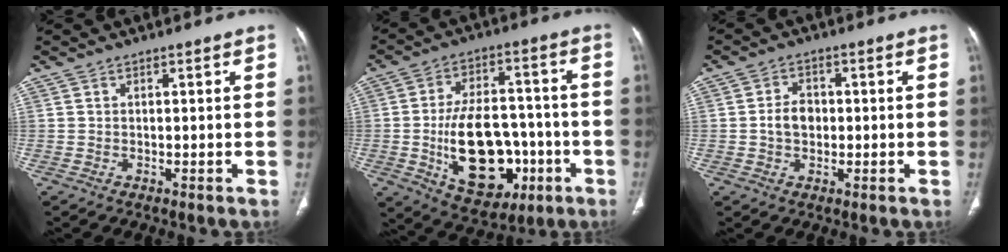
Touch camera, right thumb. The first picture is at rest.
{"total": 19.6, "force": [-4.8, 12.1, 14.7], "torque": [-0.202, 0.029, -0.056]}
{"total": 4.6, "force": [-0.2, 3.5, 3.0], "torque": [-0.043, 0.011, -0.008]}